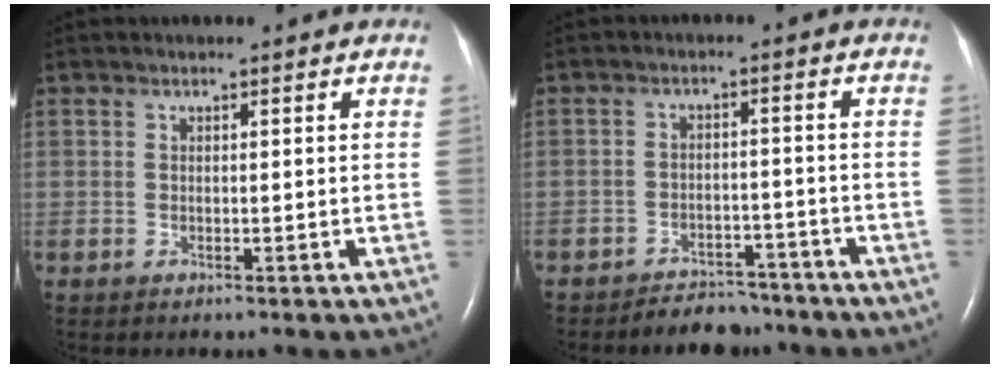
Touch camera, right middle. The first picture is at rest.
{"total": 5.3, "force": [-4.8, 2.1, 0.3], "torque": [-0.002, 0.003, -0.075]}